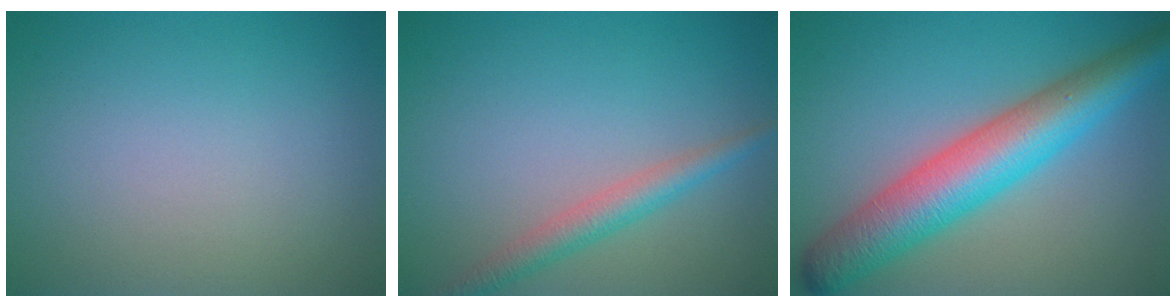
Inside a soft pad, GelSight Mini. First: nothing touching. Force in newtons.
{"total": 2.7, "press": 2.7, "slide": 0.1}
{"total": 8.5, "press": 8.5, "slide": 0.1}